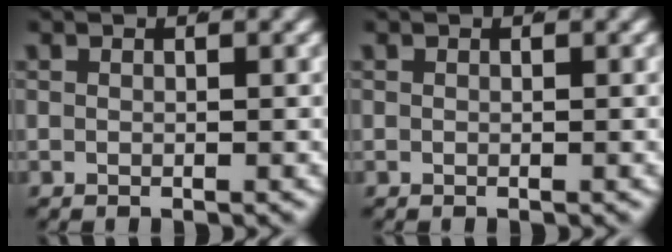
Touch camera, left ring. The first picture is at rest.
{"total": 0.0}